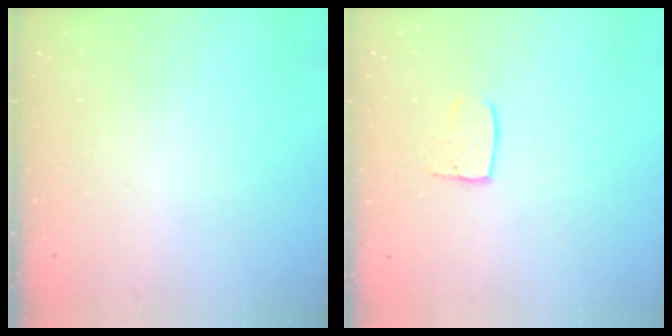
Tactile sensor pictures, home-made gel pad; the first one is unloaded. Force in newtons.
{"total": 5.9, "press": 5.9, "slide": 0.3}